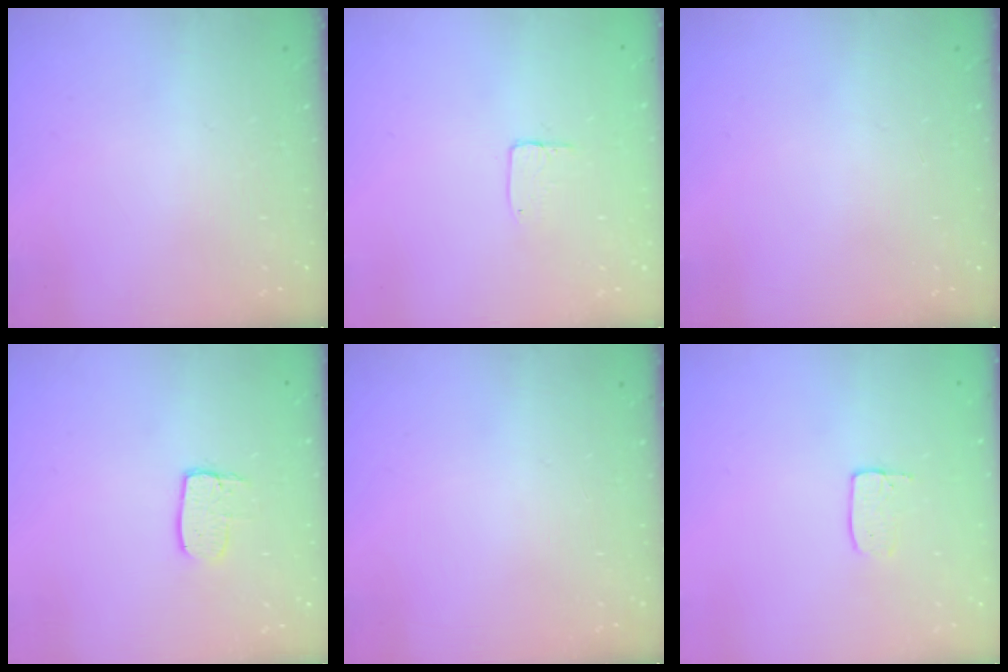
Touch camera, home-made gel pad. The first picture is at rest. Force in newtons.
{"total": 3.8, "press": 3.8, "slide": 0.3}
{"total": 0.0}
{"total": 6.8, "press": 6.8, "slide": 0.4}
{"total": 0.0}
{"total": 3.5, "press": 3.5, "slide": 0.2}